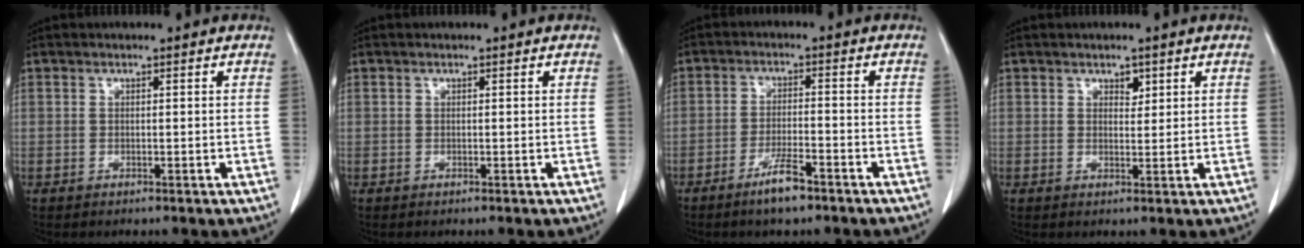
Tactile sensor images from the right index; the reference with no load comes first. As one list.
[{"total": 0.0}, {"total": 5.2, "force": [-3.7, 0.7, 3.6], "torque": [-0.070, -0.003, -0.064]}, {"total": 1.7, "force": [1.1, 1.0, 0.9], "torque": [-0.010, -0.004, 0.018]}]